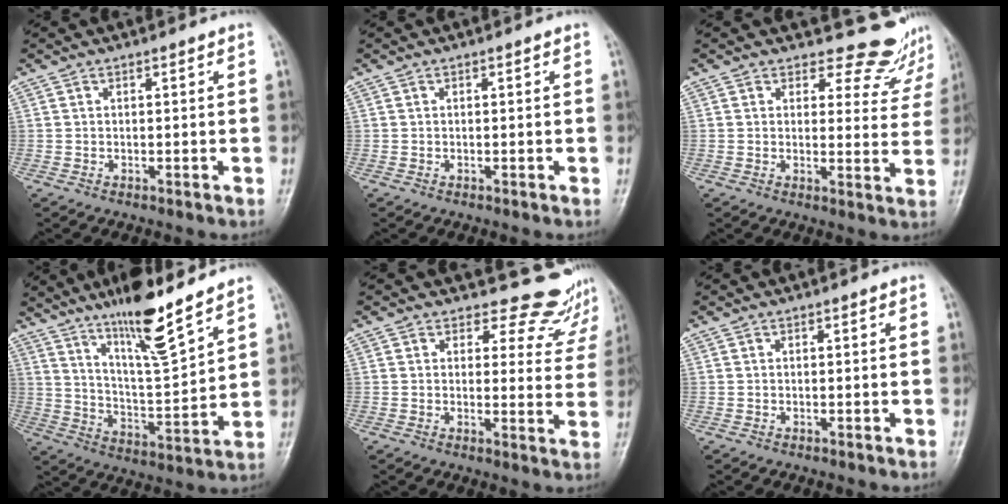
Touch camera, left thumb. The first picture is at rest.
{"total": 0.0}
{"total": 8.8, "force": [8.3, 3.0, -0.1], "torque": [0.043, -0.074, 0.081]}
{"total": 14.2, "force": [10.6, 1.6, 9.3], "torque": [-0.153, -0.069, 0.191]}
{"total": 10.3, "force": [9.6, 3.7, -0.2], "torque": [0.054, -0.080, 0.088]}
{"total": 0.0}